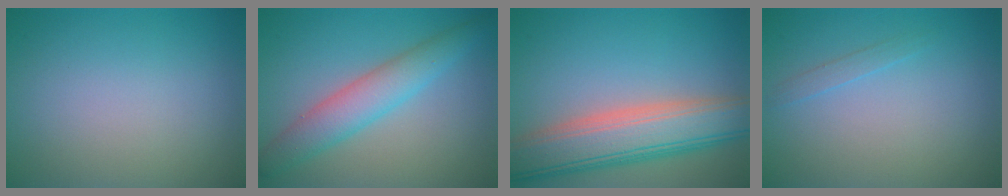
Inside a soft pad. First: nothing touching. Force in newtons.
{"total": 4.4, "press": 4.4, "slide": 0.2}
{"total": 8.5, "press": 8.5, "slide": 0.6}
{"total": 0.9, "press": 0.9, "slide": 0.0}